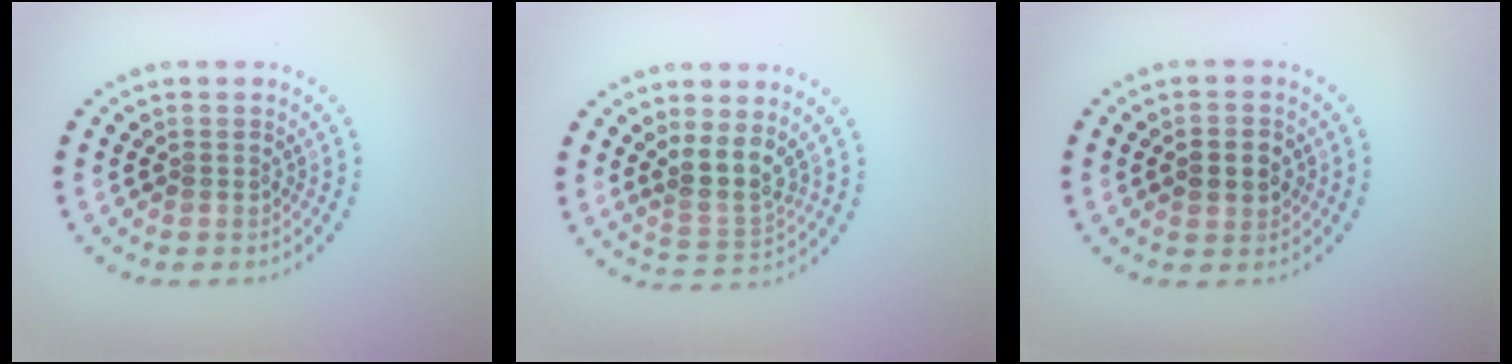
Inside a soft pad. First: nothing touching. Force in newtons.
{"total": 2.9, "press": 2.2, "slide": 1.9}
{"total": 2.5, "press": 2.5, "slide": 0.1}